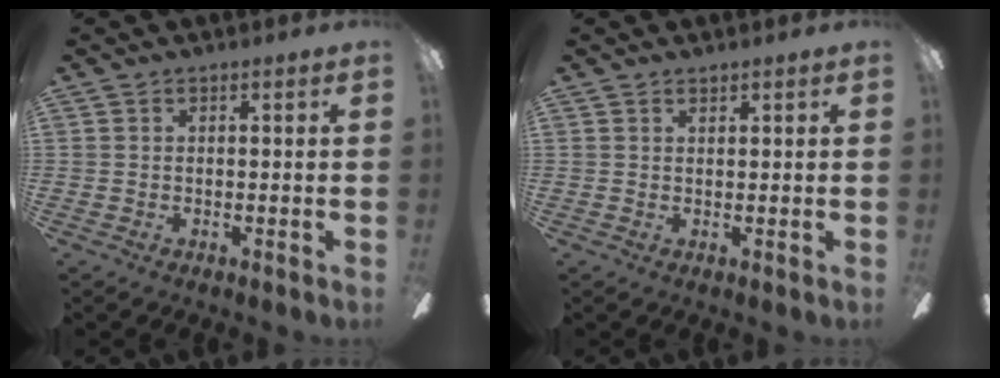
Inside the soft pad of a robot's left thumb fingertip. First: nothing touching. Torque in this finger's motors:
{"motor_torque": [-0.06, -0.10, -0.45, 0.25, 0.08]}